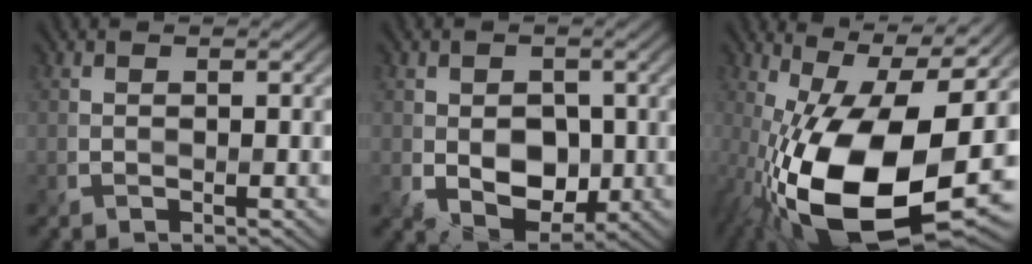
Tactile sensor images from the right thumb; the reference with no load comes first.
{"total": 5.3, "force": [-0.2, 4.1, 3.4], "torque": [-0.063, -0.011, -0.003]}
{"total": 18.8, "force": [-5.1, 7.7, 16.4], "torque": [-0.297, -0.014, -0.085]}